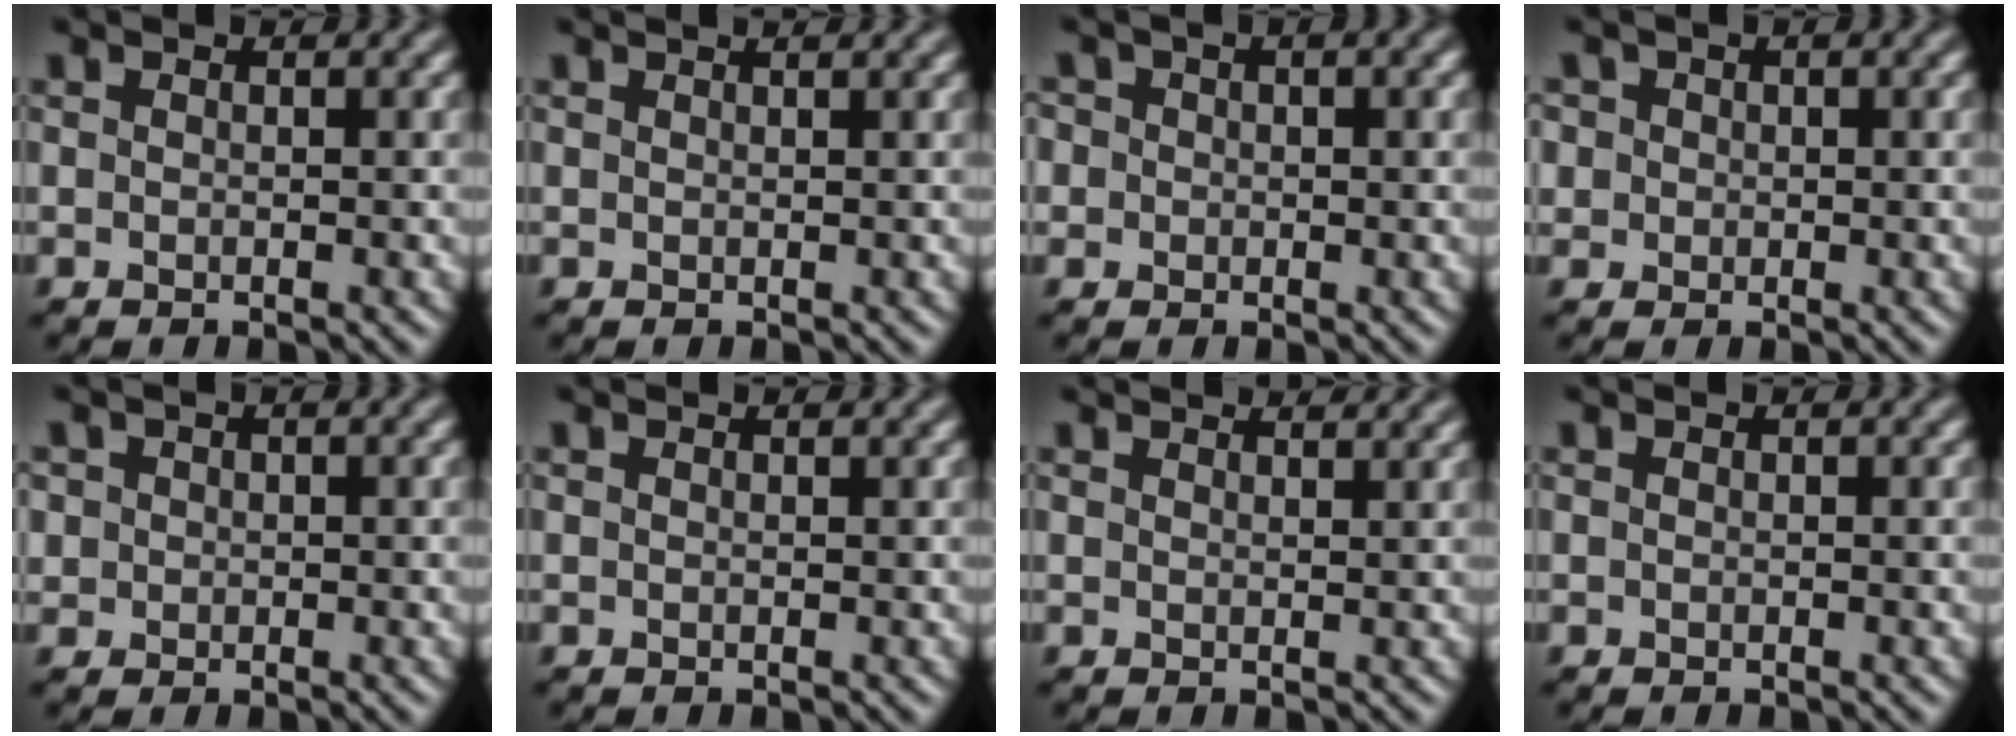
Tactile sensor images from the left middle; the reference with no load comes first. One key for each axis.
{"total": 1.8, "fx": 1.4, "fy": 0.6, "fz": 0.9, "tx": -0.001, "ty": 0.001, "tz": 0.002}
{"total": 2.7, "fx": 1.0, "fy": 2.1, "fz": 1.4, "tx": -0.025, "ty": 0.013, "tz": 0.002}
{"total": 2.7, "fx": 1.1, "fy": 2.2, "fz": 1.1, "tx": -0.023, "ty": 0.010, "tz": 0.016}
{"total": 1.6, "fx": 0.5, "fy": 1.5, "fz": 0.5, "tx": -0.006, "ty": 0.005, "tz": 0.010}
{"total": 0.6, "fx": 0.6, "fy": 0.1, "fz": 0.1, "tx": -0.003, "ty": -0.001, "tz": 0.008}
{"total": 3.0, "fx": 2.7, "fy": 0.7, "fz": 1.1, "tx": -0.001, "ty": 0.008, "tz": 0.017}
{"total": 0.0}